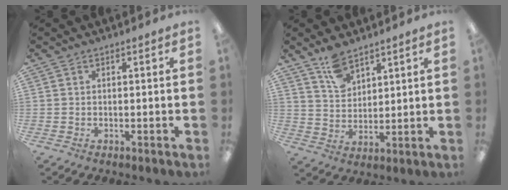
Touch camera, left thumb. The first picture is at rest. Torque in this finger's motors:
{"motor_torque": [0.24, 0.17, -0.08, -0.09, 0.02]}